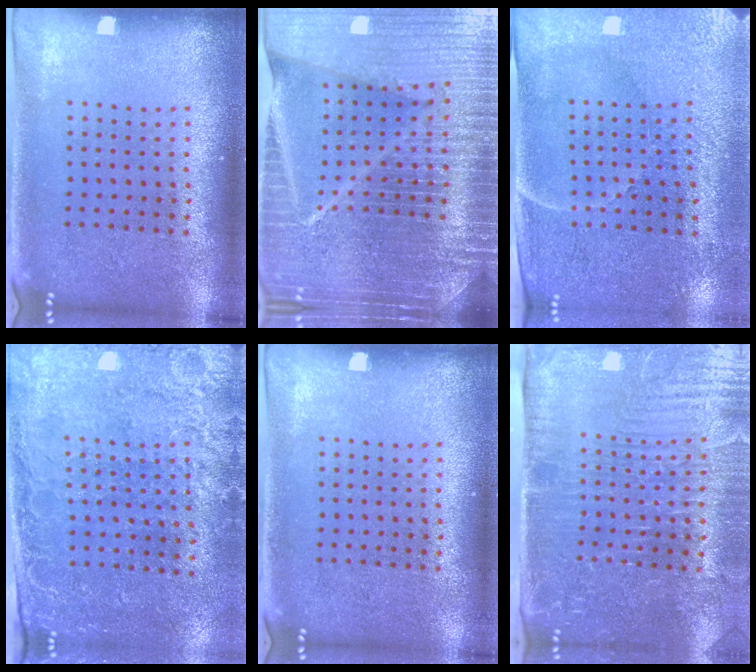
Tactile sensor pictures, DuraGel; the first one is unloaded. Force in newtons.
{"total": 7.2, "press": 6.1, "slide": 3.7}
{"total": 3.5, "press": 3.3, "slide": 1.0}
{"total": 2.7, "press": 2.4, "slide": 1.2}
{"total": 0.0}
{"total": 5.0, "press": 4.5, "slide": 2.2}